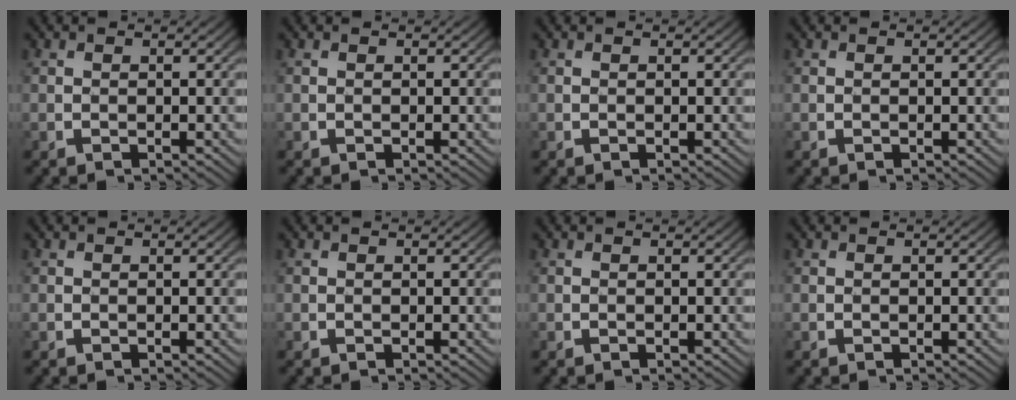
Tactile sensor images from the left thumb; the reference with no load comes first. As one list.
[{"total": 0.0}, {"total": 0.0}, {"total": 0.0}, {"total": 0.0}, {"total": 0.0}, {"total": 0.0}, {"total": 0.0}]